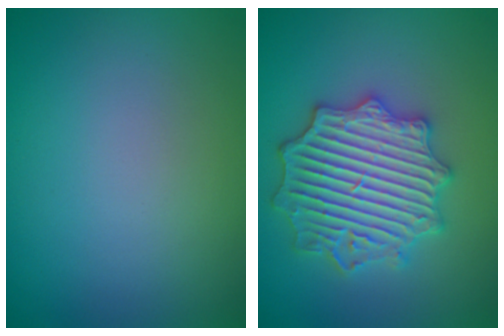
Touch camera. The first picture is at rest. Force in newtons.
{"total": 6.7, "press": 6.6, "slide": 1.2}